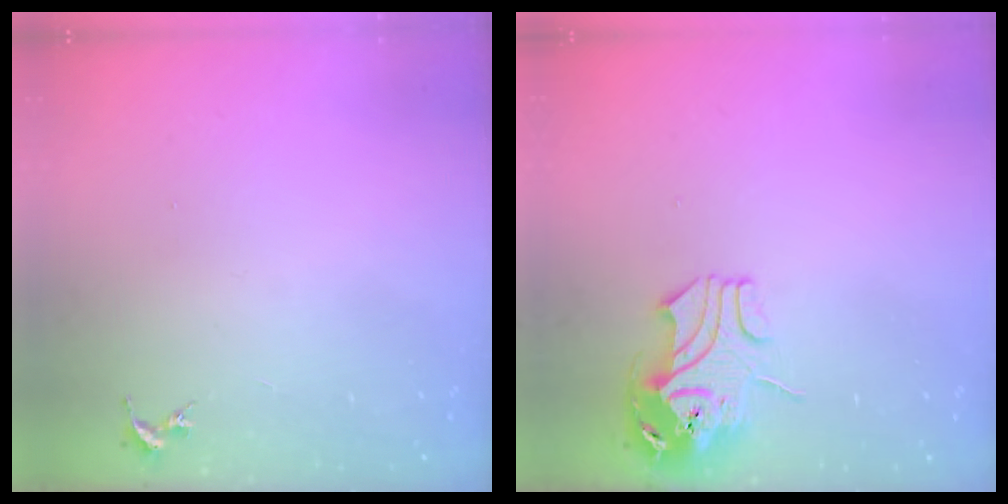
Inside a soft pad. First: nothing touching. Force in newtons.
{"total": 9.9, "press": 9.8, "slide": 1.4}